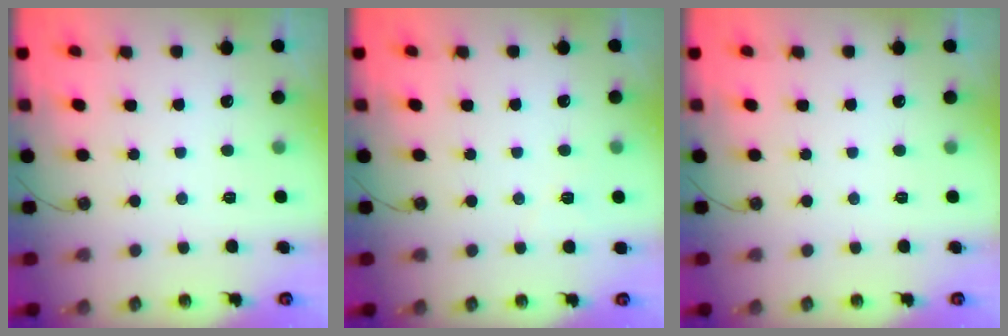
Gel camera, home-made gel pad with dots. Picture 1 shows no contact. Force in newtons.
{"total": 2.9, "press": 2.1, "slide": 2.0}
{"total": 0.0}